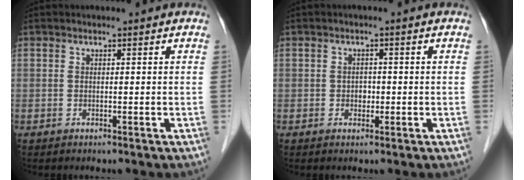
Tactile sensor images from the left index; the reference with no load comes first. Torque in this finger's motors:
{"motor_torque": [0.07, 0.16, -0.01, 0.00]}